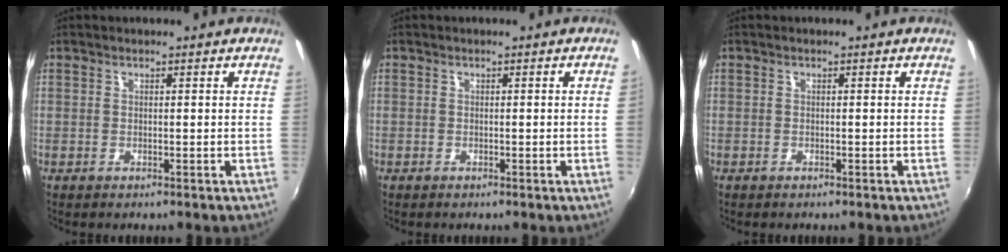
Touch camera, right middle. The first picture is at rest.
{"total": 0.6, "force": [0.0, -0.4, 0.5], "torque": [-0.006, -0.001, -0.001]}
{"total": 0.5, "force": [-0.4, 0.4, 0.0], "torque": [-0.002, 0.002, -0.006]}